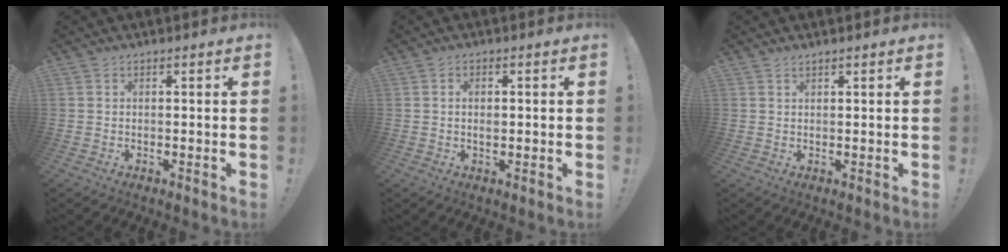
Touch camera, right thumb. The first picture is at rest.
{"total": 1.7, "force": [0.3, 1.1, 1.3], "torque": [-0.017, 0.003, 0.004]}
{"total": 1.0, "force": [0.9, 0.0, 0.5], "torque": [-0.015, 0.002, 0.017]}